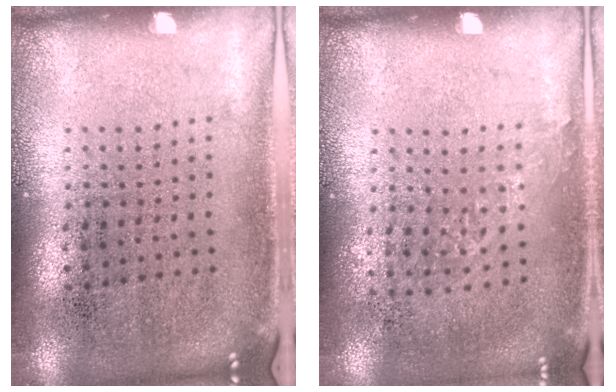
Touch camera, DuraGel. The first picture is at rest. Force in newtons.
{"total": 0.8, "press": 0.6, "slide": 0.6}